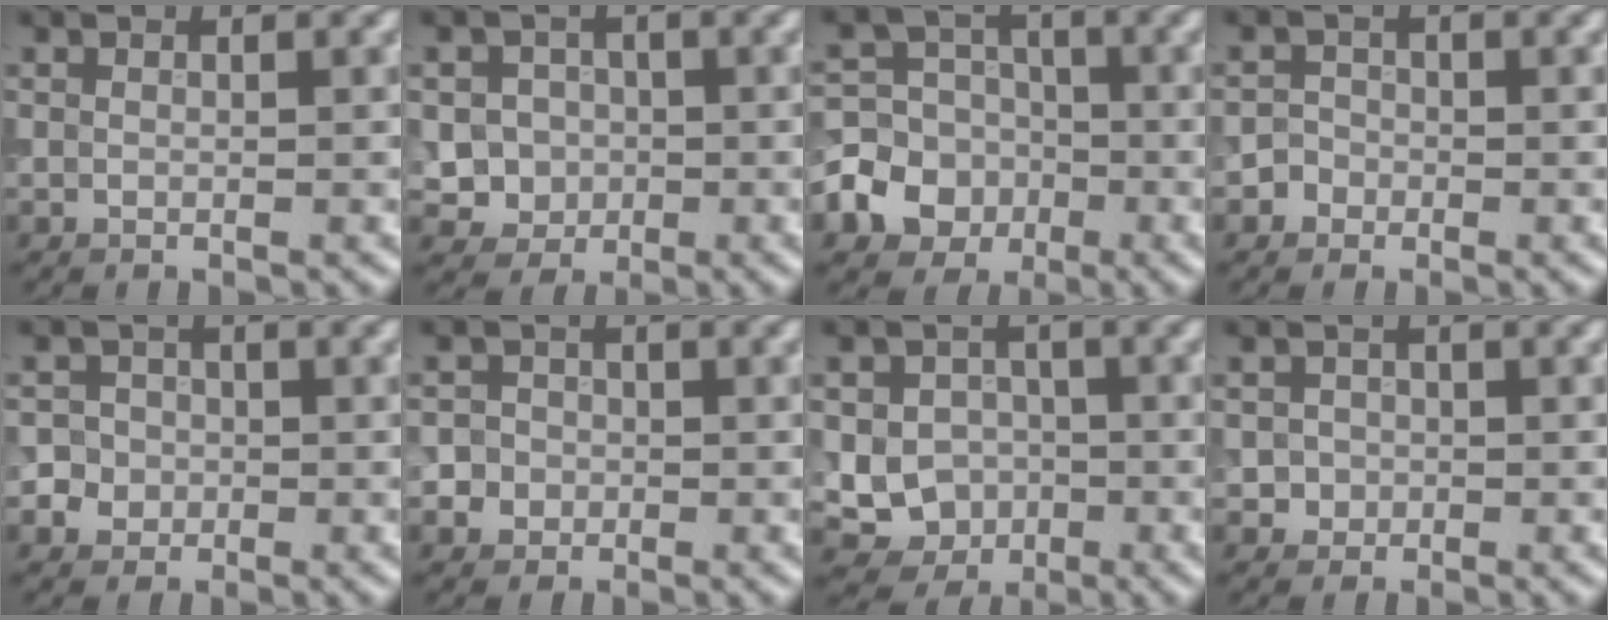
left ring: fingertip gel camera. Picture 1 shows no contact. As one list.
[{"total": 3.8, "force": [-0.2, 3.6, 1.2], "torque": [-0.005, 0.010, -0.014]}, {"total": 8.4, "force": [-3.0, 7.5, 2.4], "torque": [-0.037, -0.006, -0.083]}, {"total": 1.3, "force": [-0.5, 1.1, 0.0], "torque": [0.019, 0.002, -0.014]}, {"total": 4.1, "force": [-0.7, 3.9, 1.0], "torque": [0.009, 0.017, -0.029]}, {"total": 3.7, "force": [-0.7, 3.5, 0.9], "torque": [0.012, 0.014, -0.033]}, {"total": 5.7, "force": [-1.0, 5.2, 2.2], "torque": [-0.011, -0.005, -0.040]}, {"total": 1.5, "force": [-0.2, 1.5, 0.2], "torque": [0.014, -0.003, -0.004]}]